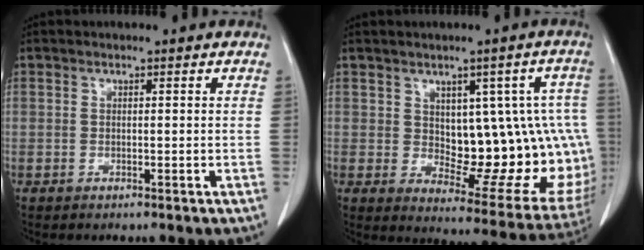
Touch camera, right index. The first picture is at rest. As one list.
[{"total": 17.1, "force": [1.1, 8.1, 15.0], "torque": [-0.139, 0.018, 0.037]}]